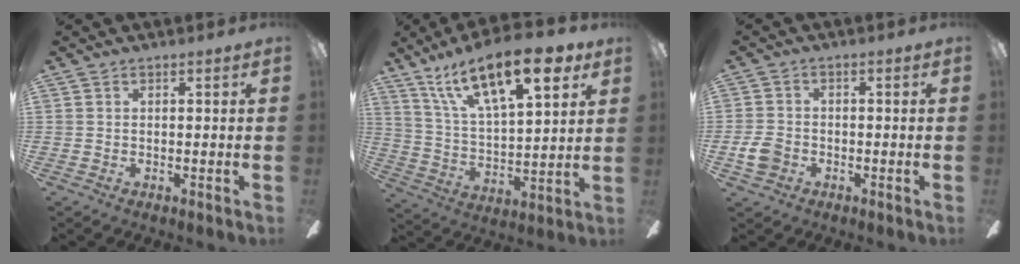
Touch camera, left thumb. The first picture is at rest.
{"total": 22.4, "force": [13.9, 8.4, 15.4], "torque": [-0.259, -0.060, 0.233]}
{"total": 5.0, "force": [-2.0, 3.8, 2.7], "torque": [-0.059, 0.010, -0.038]}